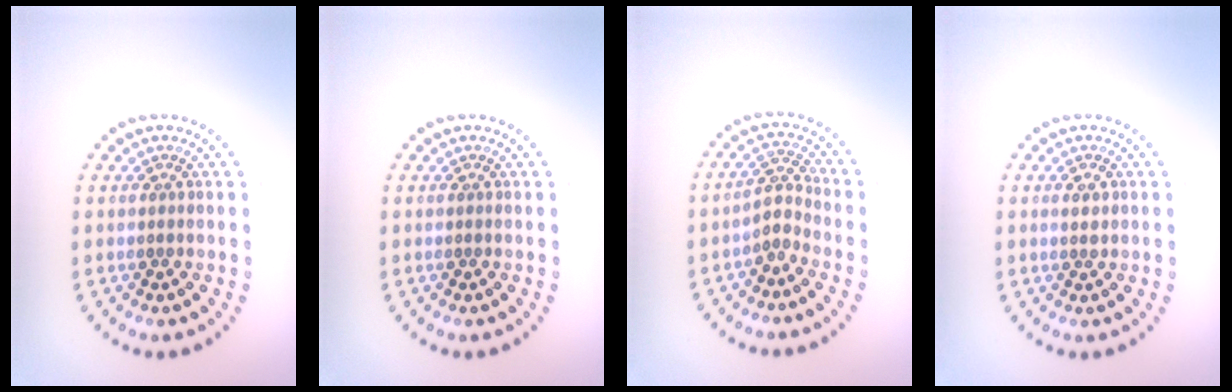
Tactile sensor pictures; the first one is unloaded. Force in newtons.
{"total": 0.0}
{"total": 2.0, "press": 1.5, "slide": 1.3}
{"total": 1.0, "press": 0.9, "slide": 0.3}